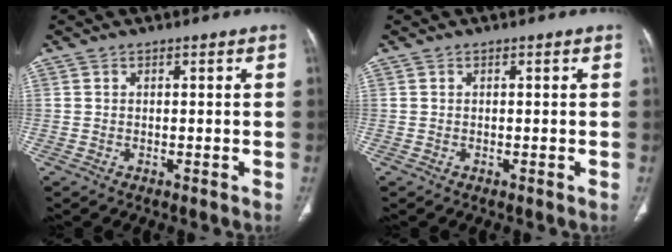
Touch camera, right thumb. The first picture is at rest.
{"total": 0.0}